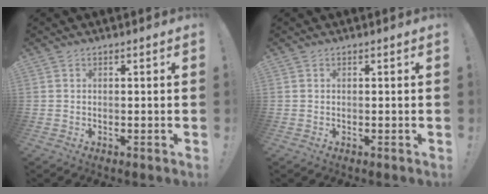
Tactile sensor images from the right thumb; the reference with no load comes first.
{"total": 0.0}